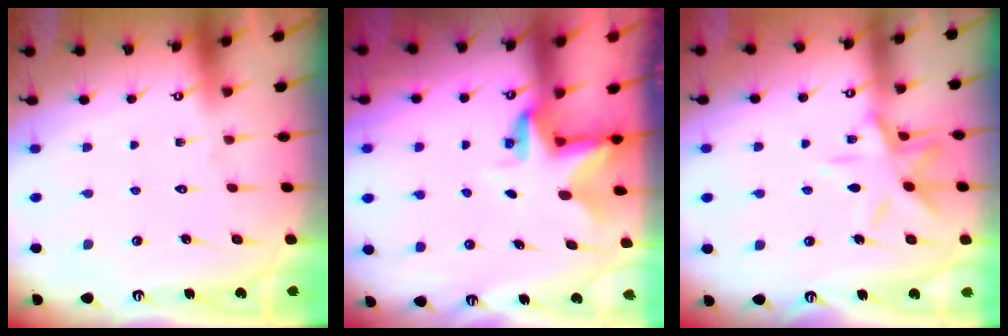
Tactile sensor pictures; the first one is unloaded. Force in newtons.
{"total": 3.5, "press": 3.5, "slide": 0.2}
{"total": 12.0, "press": 11.9, "slide": 0.8}